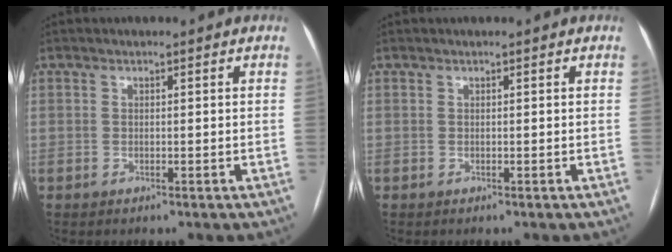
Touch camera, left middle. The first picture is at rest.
{"total": 0.0}